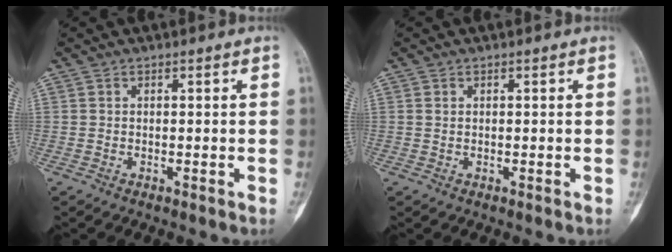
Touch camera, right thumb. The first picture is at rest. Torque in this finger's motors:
{"motor_torque": [-0.02, -0.26, 0.25, 0.08, 0.05]}